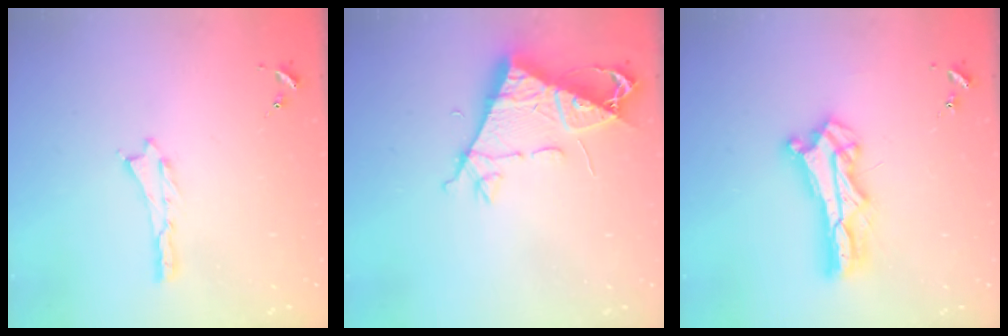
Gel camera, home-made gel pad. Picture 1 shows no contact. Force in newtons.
{"total": 8.2, "press": 8.1, "slide": 1.2}
{"total": 8.1, "press": 8.0, "slide": 0.6}